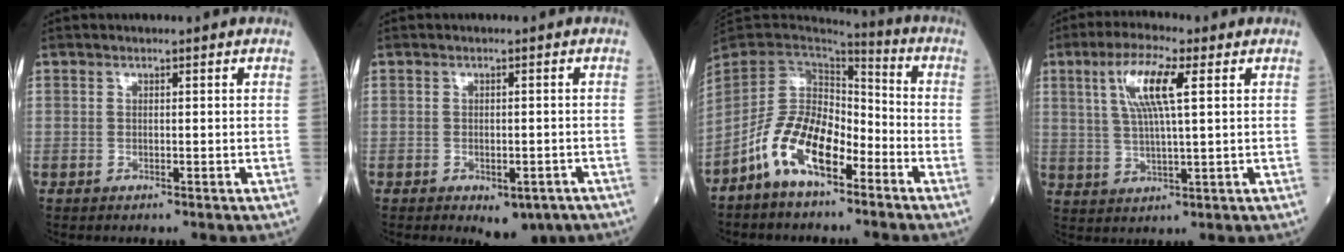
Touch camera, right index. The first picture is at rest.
{"total": 5.2, "force": [-3.3, 2.7, 2.9], "torque": [-0.026, -0.001, -0.037]}
{"total": 11.5, "force": [-6.0, 5.1, 8.4], "torque": [-0.179, 0.010, -0.114]}
{"total": 8.6, "force": [3.0, 0.9, 8.0], "torque": [-0.162, 0.010, 0.060]}